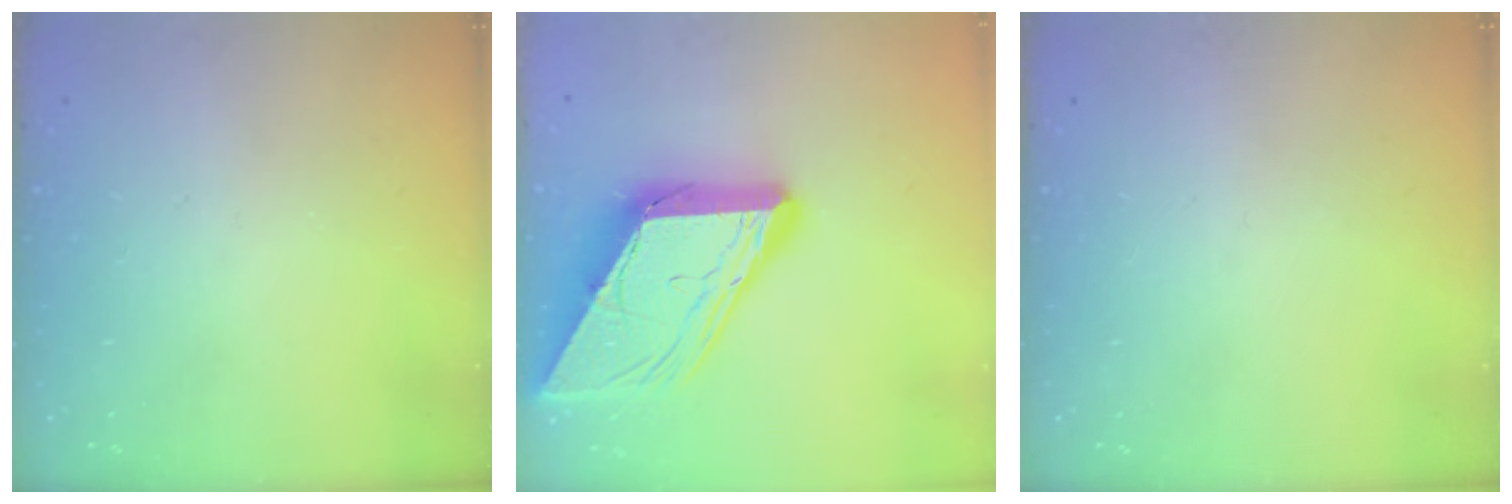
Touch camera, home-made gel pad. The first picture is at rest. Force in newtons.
{"total": 17.5, "press": 17.4, "slide": 1.7}
{"total": 0.0}